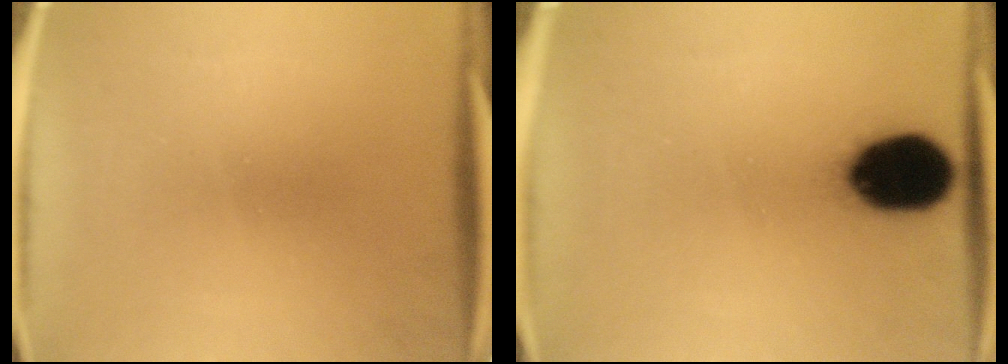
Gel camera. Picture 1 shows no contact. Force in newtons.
{"total": 16.5}